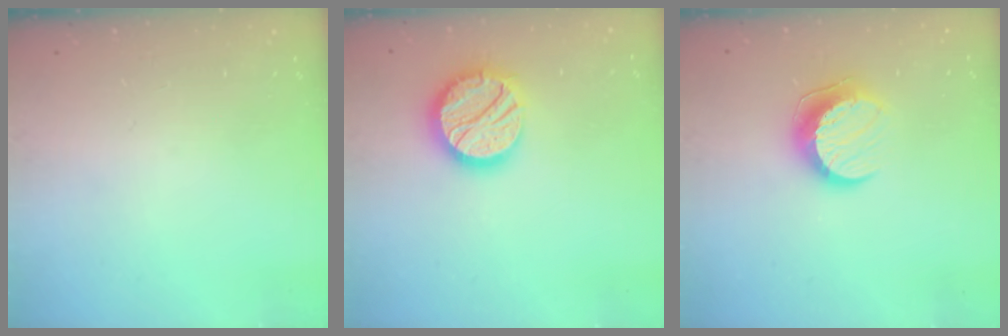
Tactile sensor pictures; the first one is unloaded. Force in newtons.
{"total": 16.8, "press": 16.7, "slide": 1.0}
{"total": 10.1, "press": 10.1, "slide": 0.9}